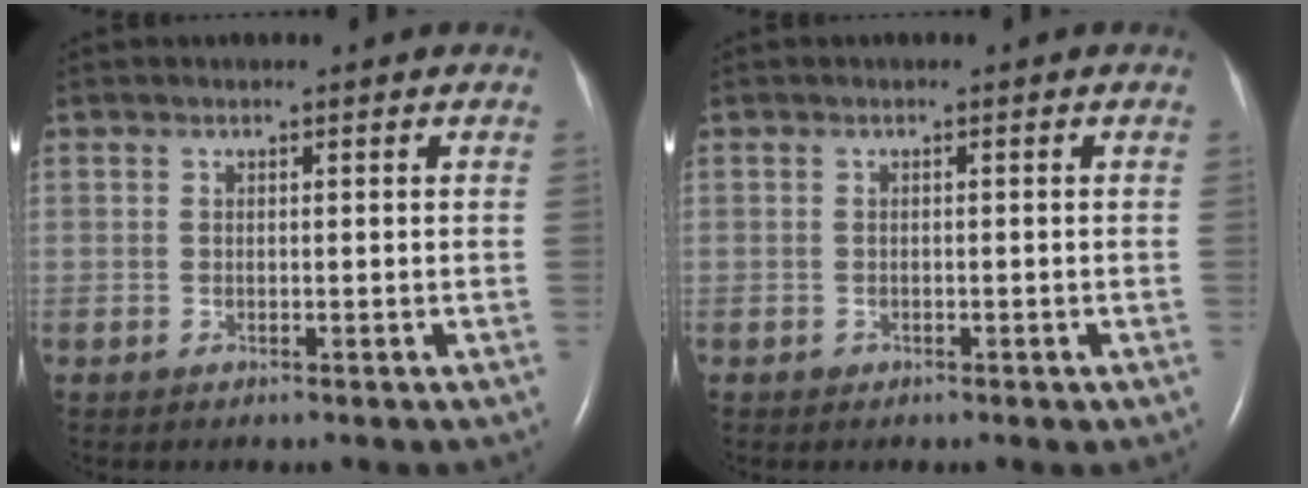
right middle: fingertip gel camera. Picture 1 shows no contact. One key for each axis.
{"total": 0.7, "fx": -0.5, "fy": 0.6, "fz": 0.2, "tx": -0.005, "ty": 0.001, "tz": -0.006}